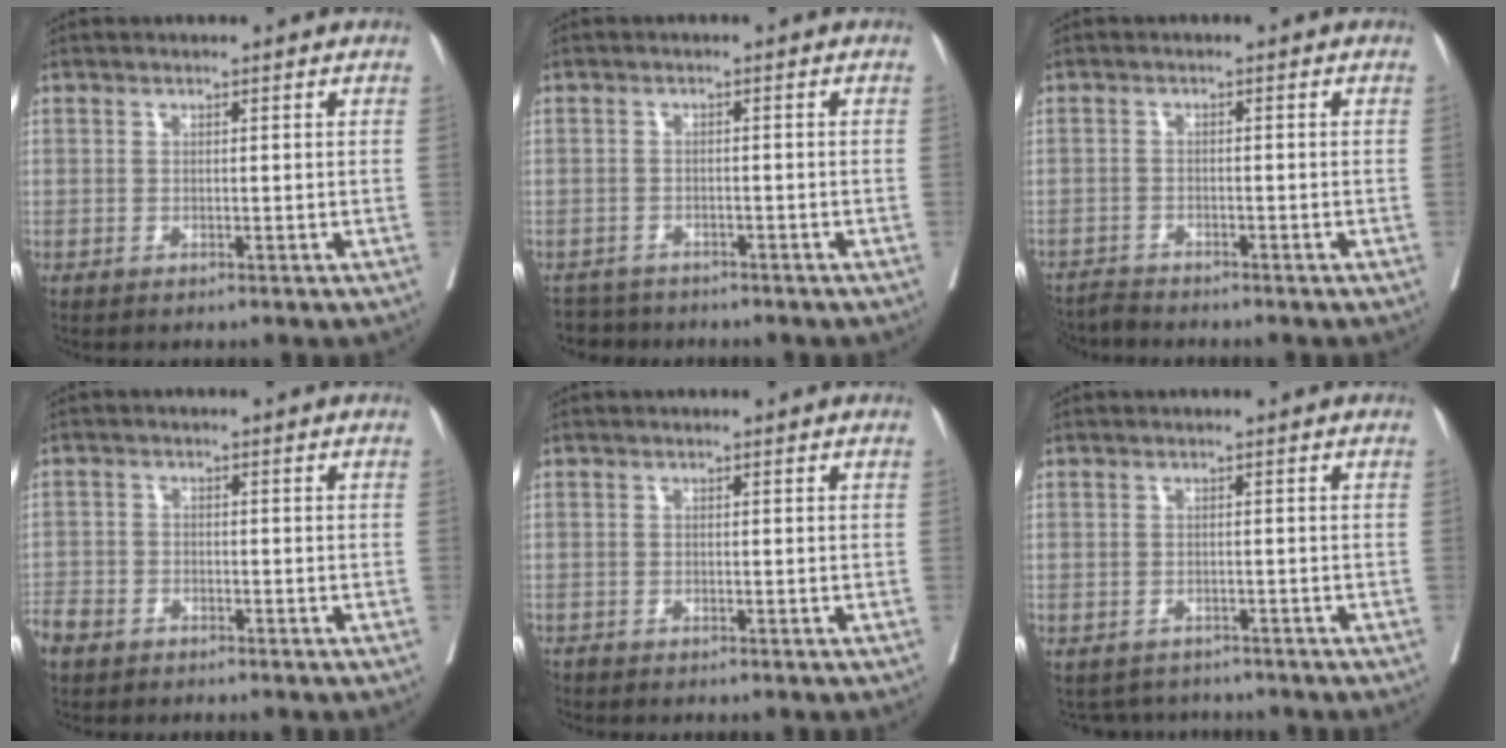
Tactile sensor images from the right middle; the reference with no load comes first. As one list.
[{"total": 4.5, "force": [-4.1, 1.8, -0.1], "torque": [0.002, -0.005, -0.065]}, {"total": 3.9, "force": [-3.9, -0.1, -0.1], "torque": [0.009, -0.015, -0.073]}, {"total": 4.8, "force": [-4.0, 2.1, 1.8], "torque": [-0.039, -0.001, -0.077]}, {"total": 0.7, "force": [-0.7, 0.2, 0.0], "torque": [-0.008, -0.002, -0.017]}, {"total": 4.0, "force": [-3.8, 1.4, -0.3], "torque": [0.004, 0.004, -0.052]}]